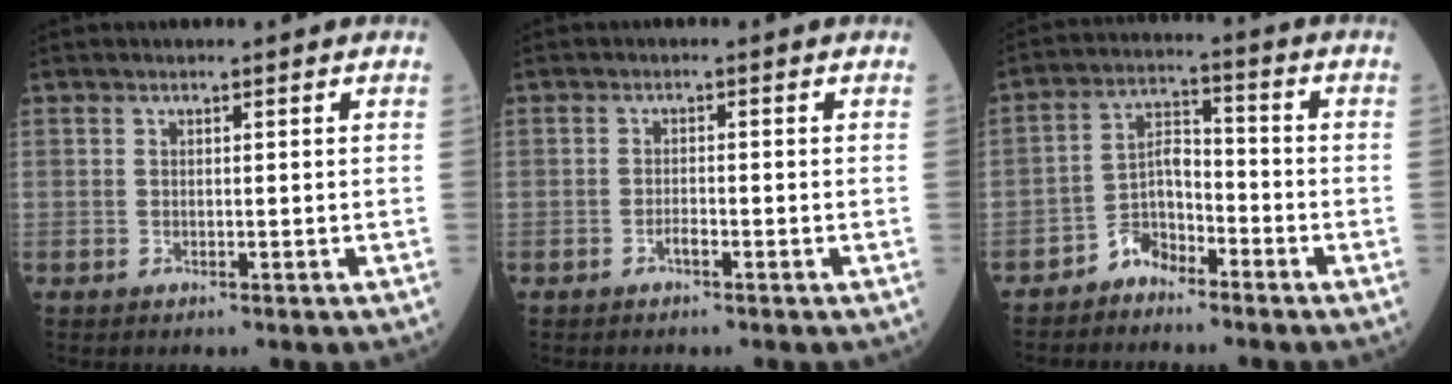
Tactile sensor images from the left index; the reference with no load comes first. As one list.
[{"total": 1.1, "force": [-0.8, 0.2, 0.7], "torque": [-0.014, 0.001, -0.014]}, {"total": 5.2, "force": [-3.9, 2.5, 2.3], "torque": [-0.036, 0.006, -0.082]}]